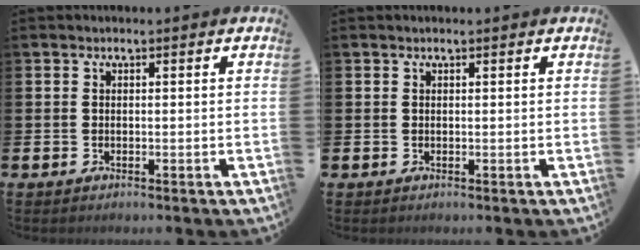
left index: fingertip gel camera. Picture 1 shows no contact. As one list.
[{"total": 0.0}]